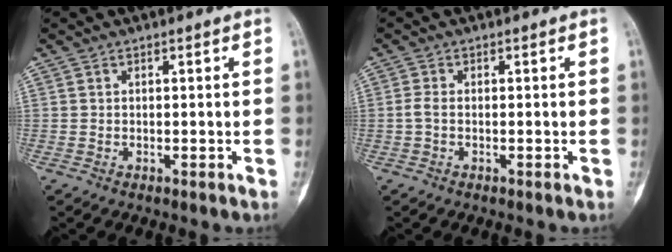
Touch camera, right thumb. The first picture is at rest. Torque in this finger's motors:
{"motor_torque": [0.41, 0.40, 1.23, -0.19, 0.15]}